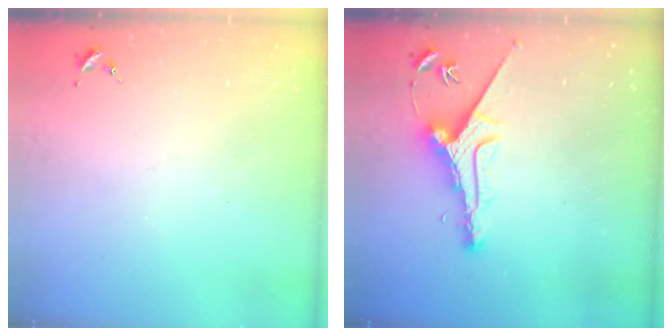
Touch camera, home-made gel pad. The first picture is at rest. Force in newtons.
{"total": 9.9, "press": 9.8, "slide": 1.0}